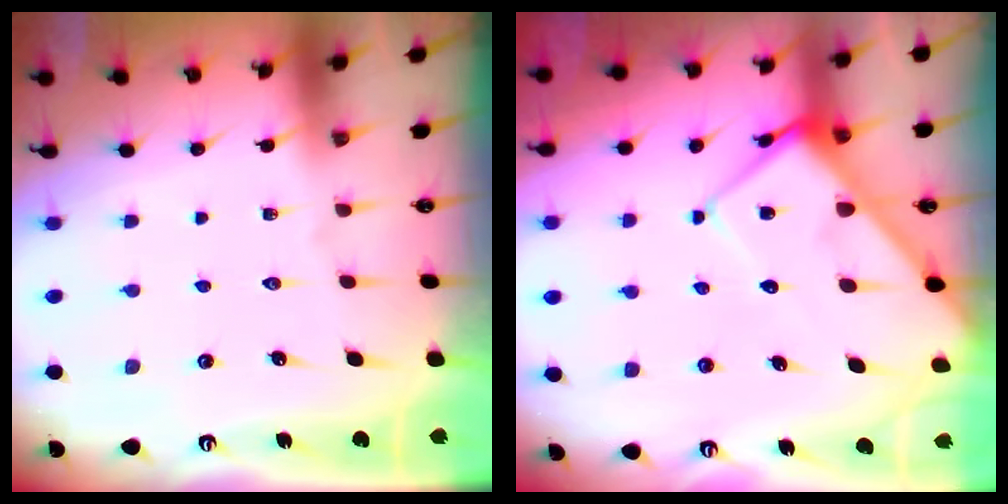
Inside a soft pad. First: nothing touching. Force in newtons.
{"total": 10.1, "press": 10.1, "slide": 0.8}